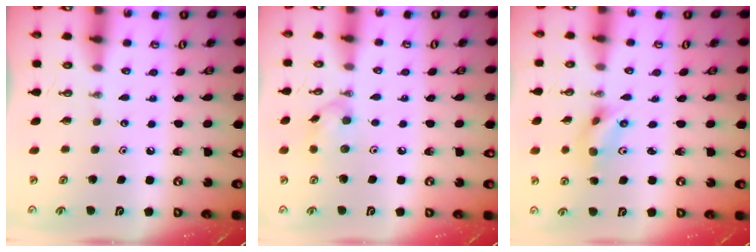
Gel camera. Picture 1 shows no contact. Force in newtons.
{"total": 7.8, "press": 7.8, "slide": 0.8}
{"total": 5.9, "press": 3.3, "slide": 4.9}